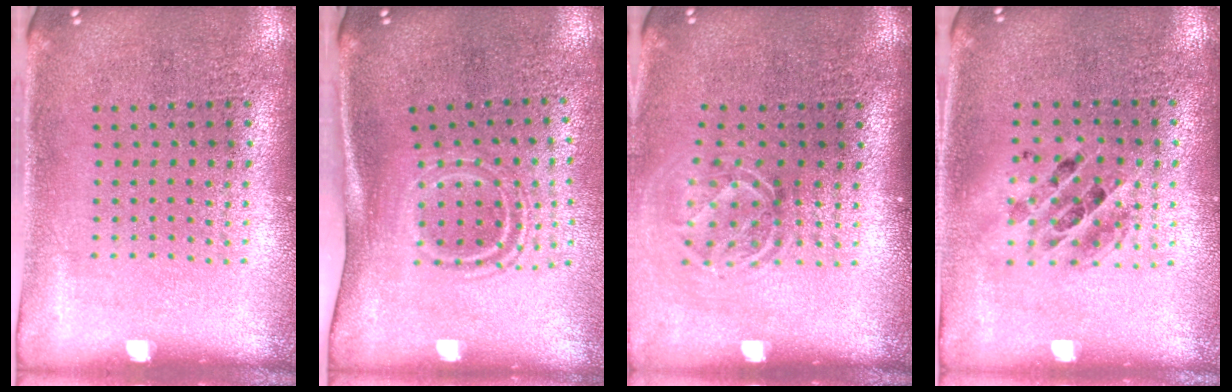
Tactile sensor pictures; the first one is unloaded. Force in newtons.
{"total": 1.6, "press": 1.0, "slide": 1.3}
{"total": 1.6, "press": 1.1, "slide": 1.2}
{"total": 1.4, "press": 1.2, "slide": 0.7}